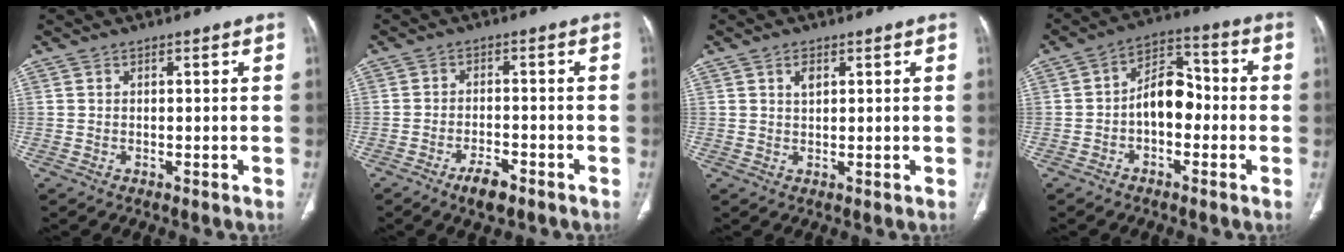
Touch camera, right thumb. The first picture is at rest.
{"total": 4.7, "force": [-3.2, 1.8, 3.0], "torque": [-0.052, 0.013, -0.050]}
{"total": 2.2, "force": [1.1, 1.2, 1.5], "torque": [-0.022, -0.004, 0.022]}
{"total": 8.9, "force": [-1.5, 5.7, 6.7], "torque": [-0.084, 0.036, -0.036]}